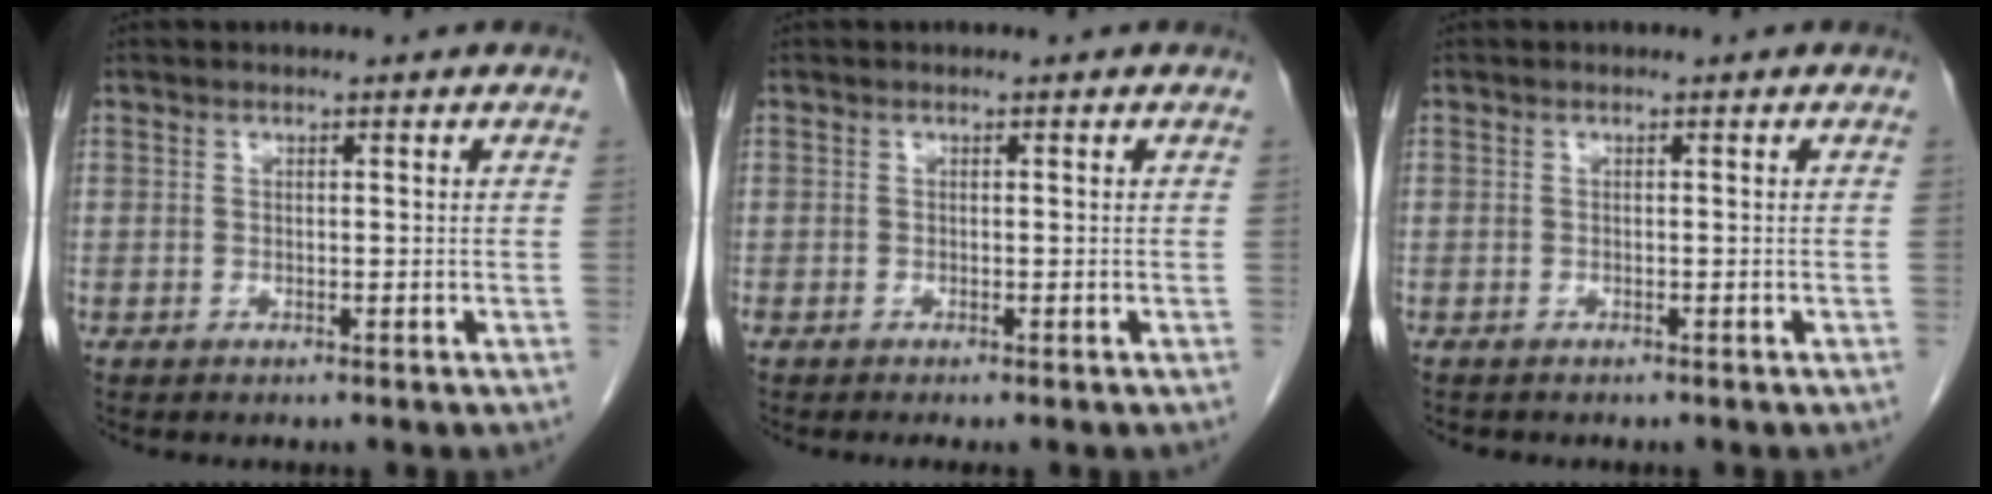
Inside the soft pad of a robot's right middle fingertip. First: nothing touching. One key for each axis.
{"total": 1.0, "fx": -0.8, "fy": -0.1, "fz": 0.5, "tx": -0.006, "ty": 0.000, "tz": -0.012}
{"total": 0.9, "fx": -0.8, "fy": 0.4, "fz": 0.2, "tx": -0.013, "ty": -0.001, "tz": -0.012}